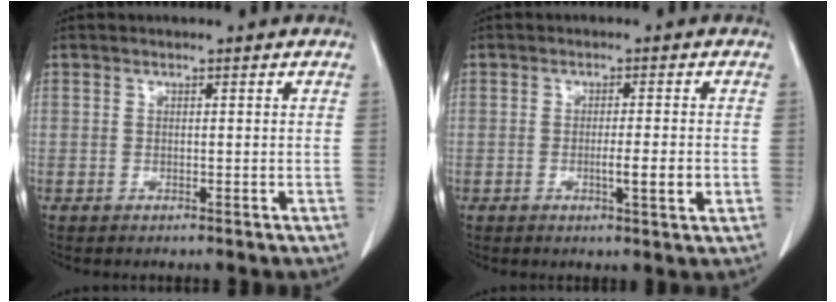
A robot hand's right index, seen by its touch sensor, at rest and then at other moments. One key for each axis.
{"total": 4.2, "fx": -0.9, "fy": 0.1, "fz": 4.1, "tx": -0.066, "ty": -0.006, "tz": -0.013}